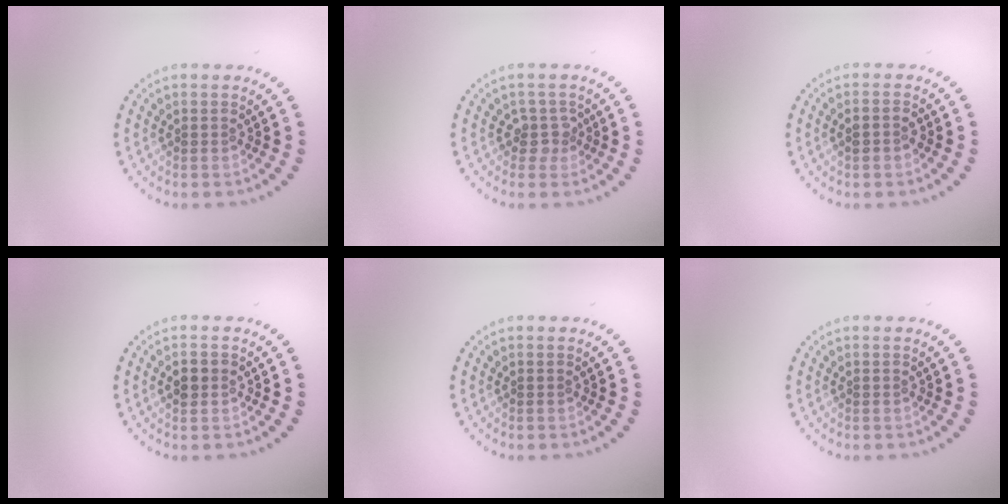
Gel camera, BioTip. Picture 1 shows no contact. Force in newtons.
{"total": 1.5, "press": 1.1, "slide": 1.0}
{"total": 1.6, "press": 1.5, "slide": 0.5}
{"total": 2.0, "press": 2.0, "slide": 0.2}
{"total": 0.0}
{"total": 0.0}